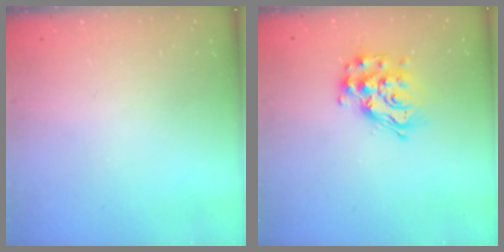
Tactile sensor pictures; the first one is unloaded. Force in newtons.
{"total": 13.7, "press": 13.7, "slide": 0.6}